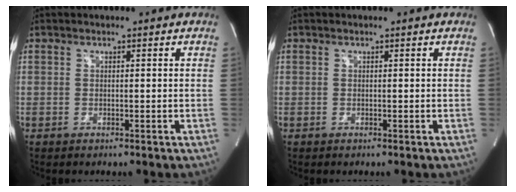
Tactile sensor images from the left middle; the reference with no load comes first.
{"total": 0.0}